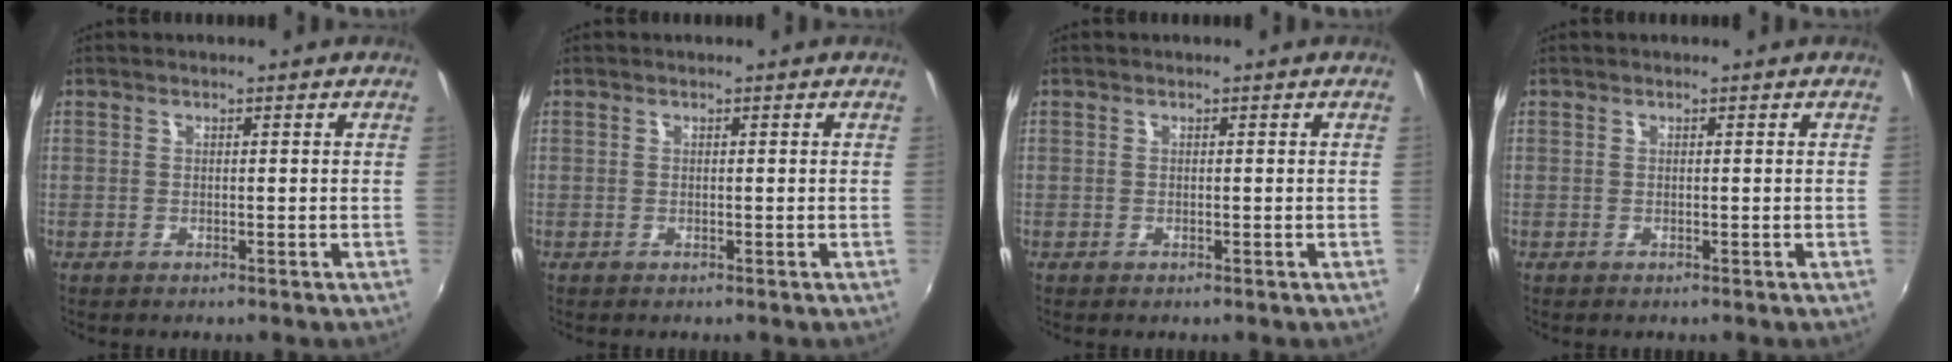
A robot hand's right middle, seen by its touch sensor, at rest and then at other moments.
{"total": 0.0}
{"total": 0.0}
{"total": 0.0}